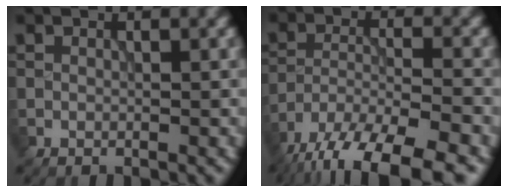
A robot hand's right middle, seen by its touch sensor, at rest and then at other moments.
{"total": 13.0, "force": [-10.3, 4.0, 6.9], "torque": [-0.131, -0.038, -0.153]}